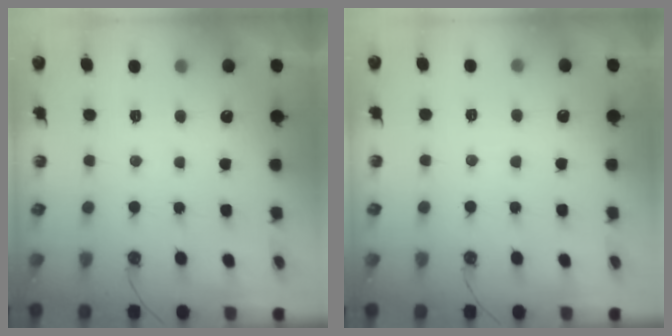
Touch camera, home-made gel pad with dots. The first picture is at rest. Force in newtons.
{"total": 4.2, "press": 4.2, "slide": 0.6}